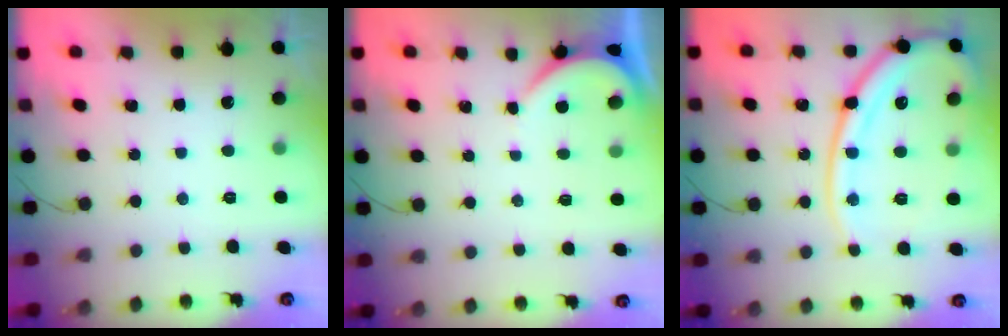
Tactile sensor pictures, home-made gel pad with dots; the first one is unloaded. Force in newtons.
{"total": 2.2, "press": 2.2, "slide": 0.2}
{"total": 17.9, "press": 17.8, "slide": 2.1}